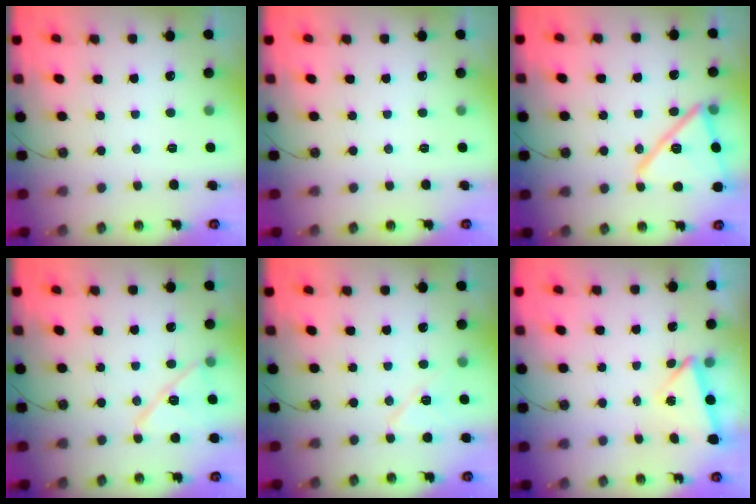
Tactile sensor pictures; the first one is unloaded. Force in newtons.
{"total": 0.0}
{"total": 18.6, "press": 18.6, "slide": 1.2}
{"total": 12.3, "press": 12.2, "slide": 1.3}
{"total": 7.9, "press": 7.9, "slide": 0.7}
{"total": 3.0, "press": 2.5, "slide": 1.8}